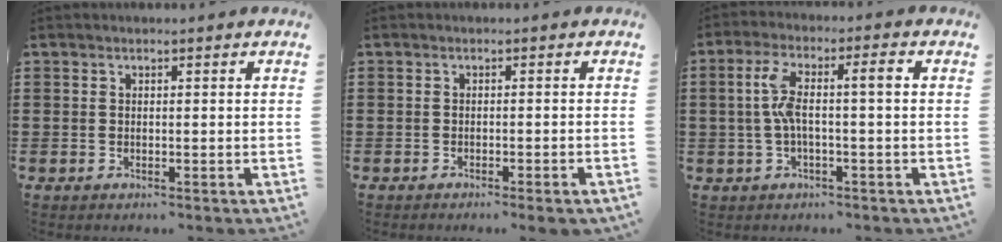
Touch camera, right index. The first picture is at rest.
{"total": 1.1, "force": [-0.9, 0.0, 0.6], "torque": [-0.012, -0.002, -0.017]}
{"total": 6.3, "force": [-0.1, 1.2, 6.1], "torque": [-0.126, 0.003, -0.011]}